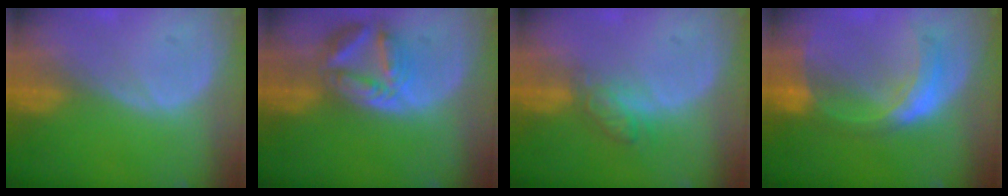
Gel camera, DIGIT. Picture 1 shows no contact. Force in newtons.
{"total": 8.0, "press": 7.1, "slide": 3.8}
{"total": 4.7, "press": 4.2, "slide": 2.1}
{"total": 7.8, "press": 6.9, "slide": 3.7}